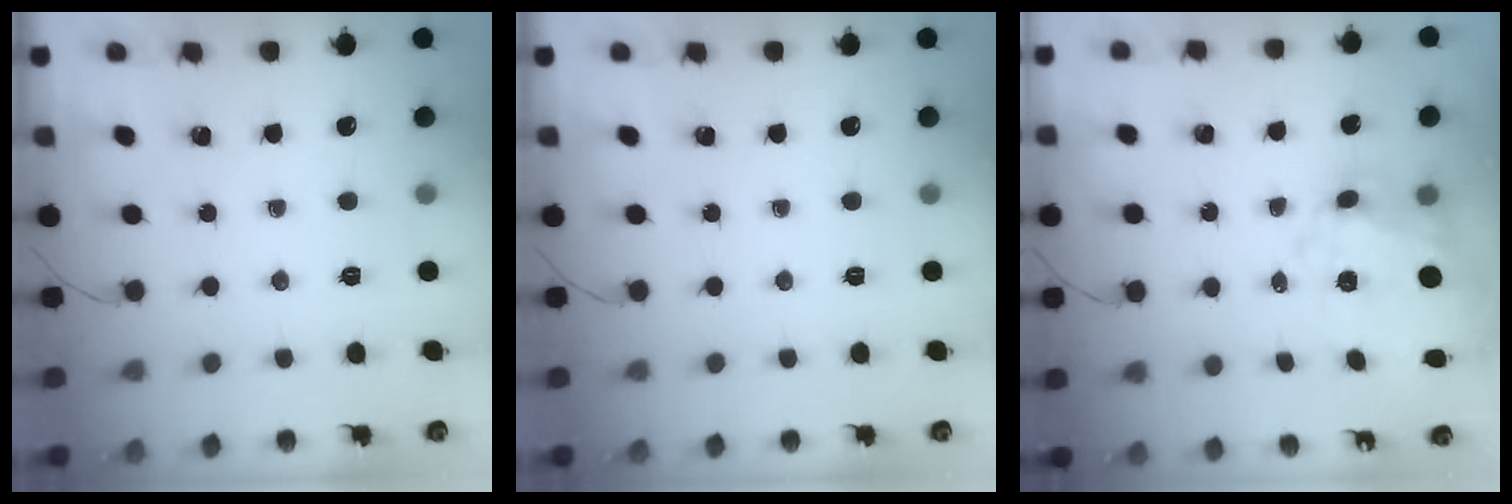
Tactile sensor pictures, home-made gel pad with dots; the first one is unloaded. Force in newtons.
{"total": 0.0}
{"total": 13.3, "press": 13.0, "slide": 2.6}